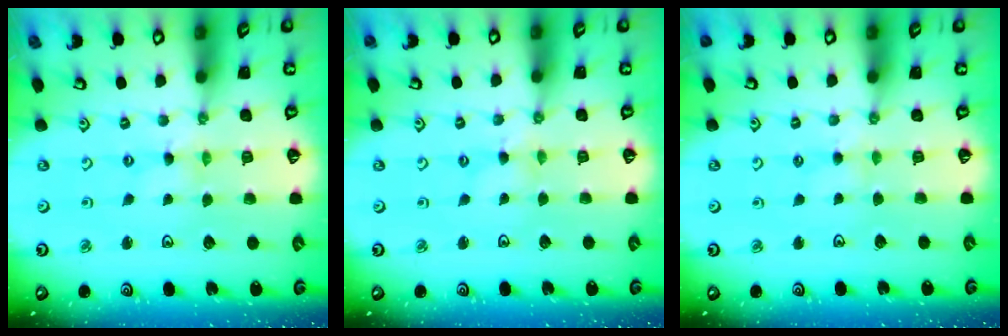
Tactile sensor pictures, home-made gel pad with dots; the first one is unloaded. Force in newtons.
{"total": 0.0}
{"total": 2.3, "press": 2.3, "slide": 0.4}